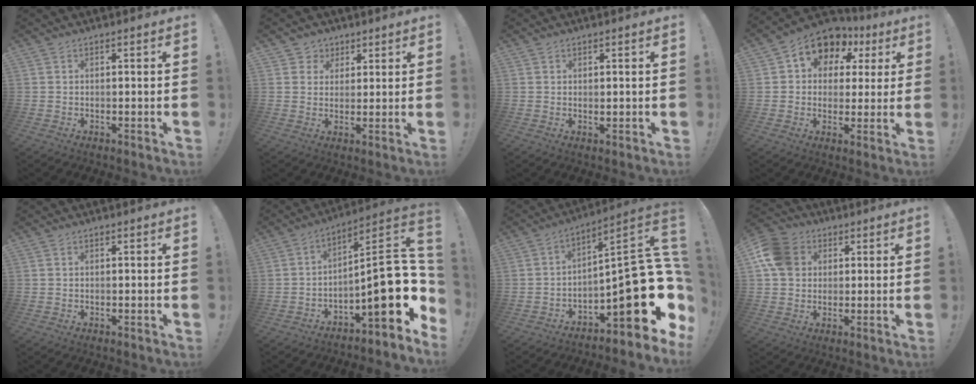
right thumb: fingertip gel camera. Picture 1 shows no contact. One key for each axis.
{"total": 4.6, "fx": 2.1, "fy": 4.1, "fz": 0.3, "tx": -0.006, "ty": -0.016, "tz": 0.039}
{"total": 0.7, "fx": 0.4, "fy": 0.6, "fz": 0.3, "tx": 0.002, "ty": -0.003, "tz": 0.006}
{"total": 9.6, "fx": 4.7, "fy": 7.2, "fz": 4.2, "tx": -0.072, "ty": -0.028, "tz": 0.090}
{"total": 0.0}
{"total": 21.5, "fx": -3.3, "fy": 7.2, "fz": 20.0, "tx": -0.295, "ty": 0.014, "tz": -0.043}
{"total": 20.8, "fx": -5.3, "fy": 7.8, "fz": 18.6, "tx": -0.251, "ty": 0.018, "tz": -0.077}
{"total": 11.1, "fx": 2.8, "fy": 9.3, "fz": 5.3, "tx": -0.099, "ty": 0.002, "tz": 0.060}